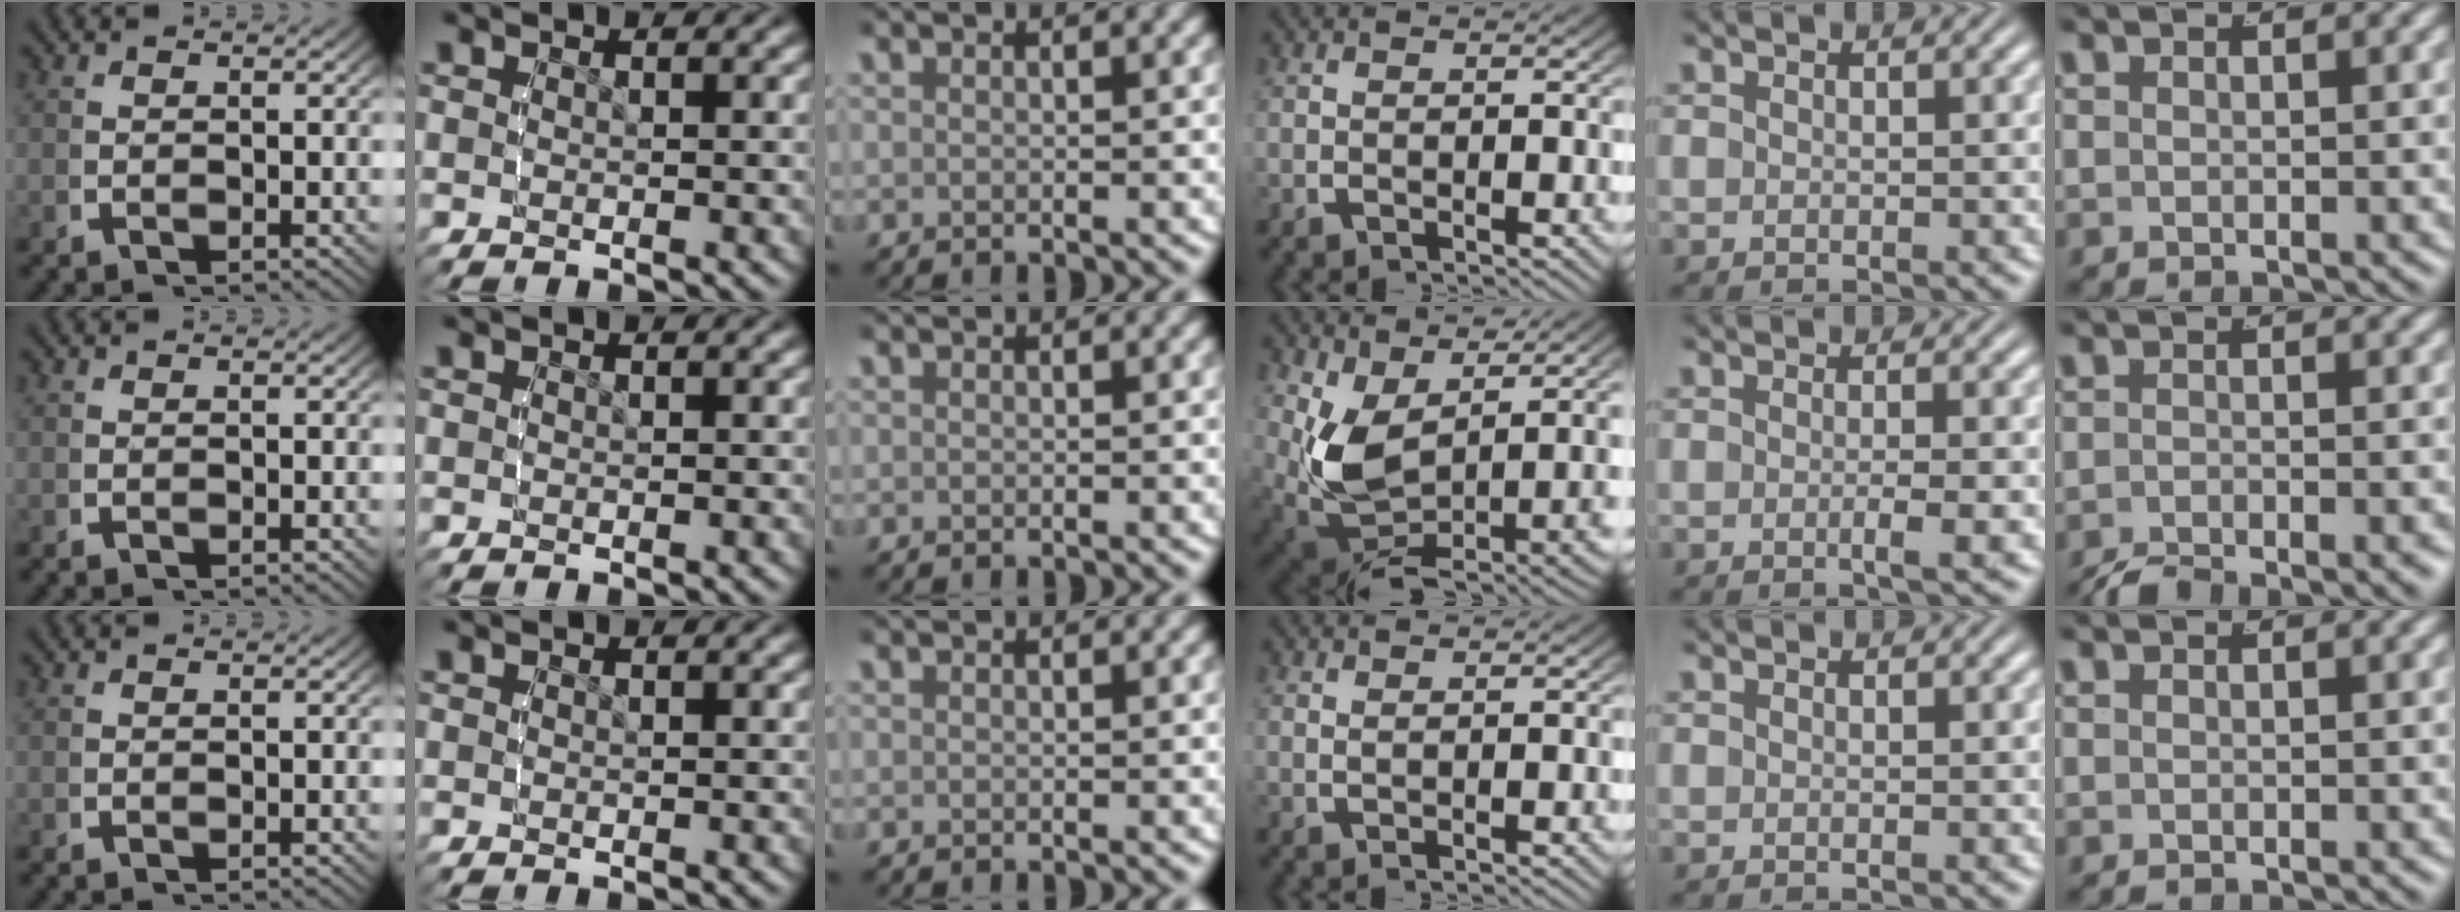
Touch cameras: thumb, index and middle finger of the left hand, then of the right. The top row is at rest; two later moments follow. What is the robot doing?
{"motion": "lift_and_place", "object": "stress ball aka squeeze ball"}